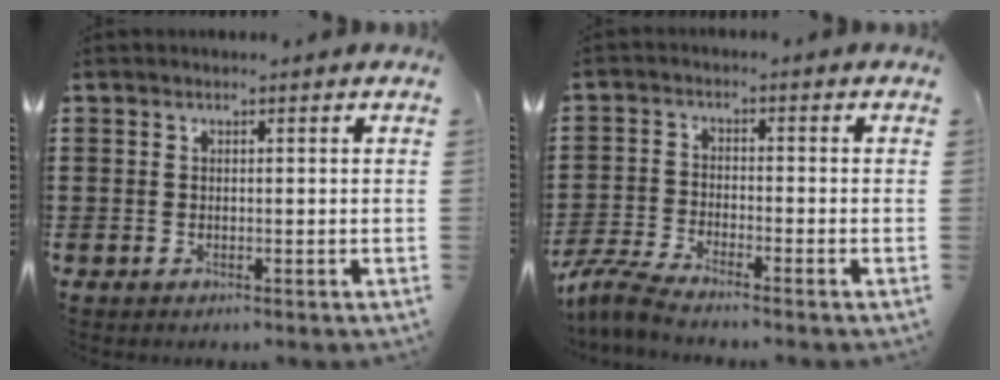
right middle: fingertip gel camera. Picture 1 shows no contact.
{"total": 4.3, "force": [-3.9, 0.1, 1.9], "torque": [-0.069, -0.018, -0.085]}